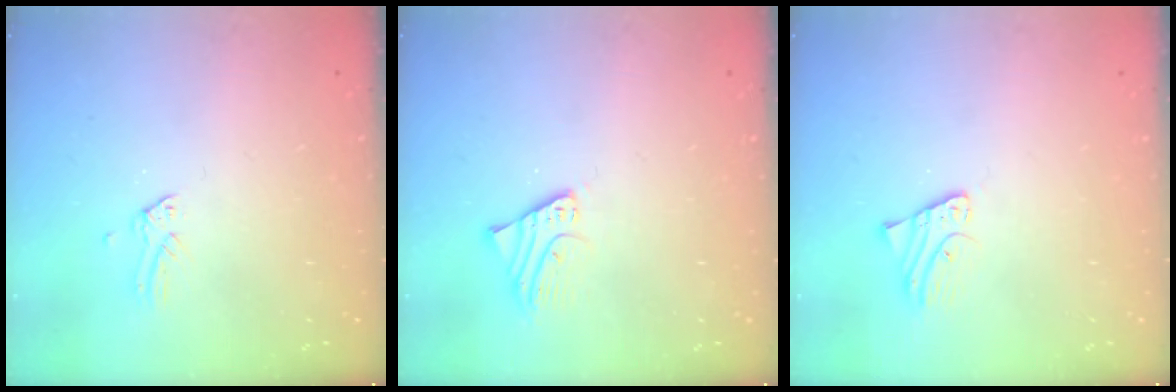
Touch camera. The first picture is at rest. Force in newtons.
{"total": 2.6, "press": 2.6, "slide": 0.2}
{"total": 1.9, "press": 1.9, "slide": 0.2}